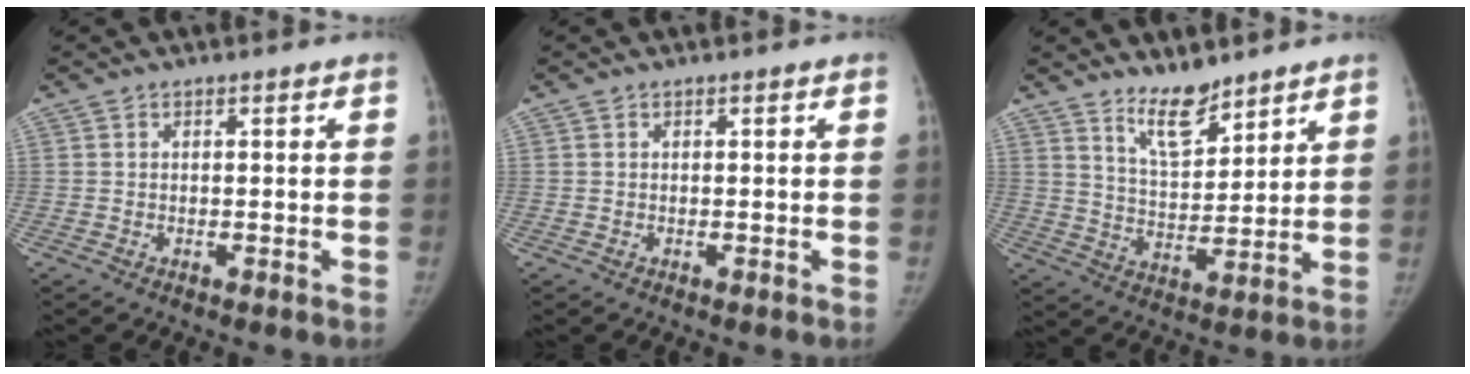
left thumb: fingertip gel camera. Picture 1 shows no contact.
{"total": 0.0}
{"total": 8.2, "force": [6.6, 2.8, 3.9], "torque": [-0.046, -0.061, 0.124]}